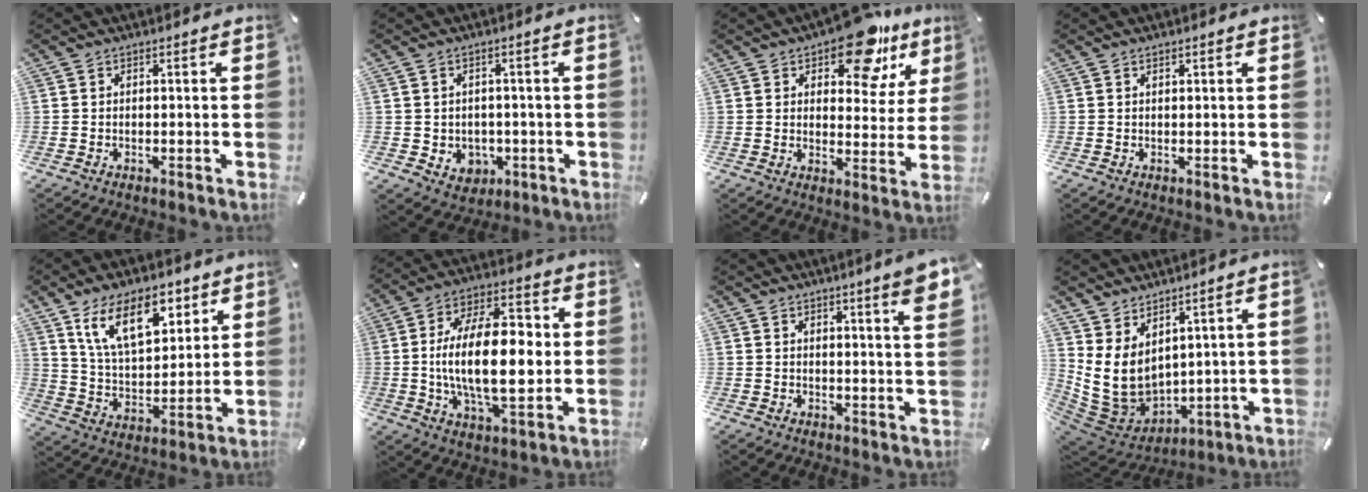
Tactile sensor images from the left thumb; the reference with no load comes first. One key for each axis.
{"total": 4.5, "fx": -0.1, "fy": 4.4, "fz": 1.1, "tx": -0.011, "ty": 0.003, "tz": -0.002}
{"total": 16.1, "fx": 10.6, "fy": 7.7, "fz": 9.3, "tx": -0.116, "ty": -0.058, "tz": 0.175}
{"total": 0.6, "fx": 0.5, "fy": 0.2, "fz": 0.1, "tx": -0.003, "ty": 0.001, "tz": 0.009}
{"total": 15.9, "fx": 9.6, "fy": 8.4, "fz": 9.5, "tx": -0.179, "ty": -0.031, "tz": 0.174}
{"total": 21.0, "fx": 0.2, "fy": 10.6, "fz": 18.1, "tx": -0.327, "ty": -0.002, "tz": -0.005}
{"total": 5.7, "fx": 4.2, "fy": 0.7, "fz": 3.8, "tx": -0.059, "ty": -0.016, "tz": 0.069}
{"total": 10.9, "fx": 3.6, "fy": 8.6, "fz": 5.5, "tx": -0.135, "ty": -0.043, "tz": 0.079}